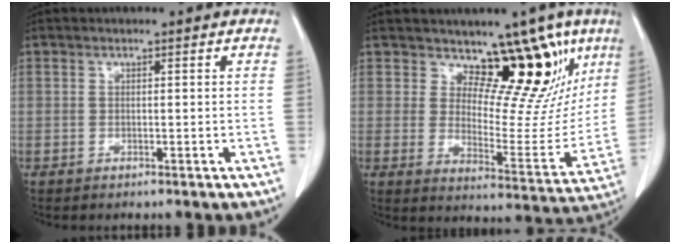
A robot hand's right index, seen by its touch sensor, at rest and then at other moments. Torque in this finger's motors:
{"motor_torque": [0.49, 0.59, 0.14, 0.03]}